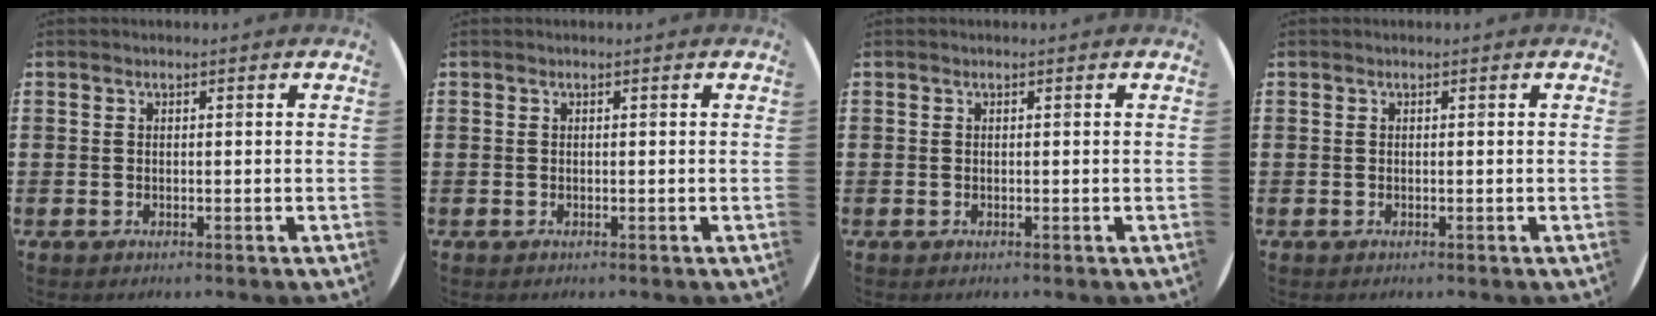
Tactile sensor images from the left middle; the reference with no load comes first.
{"total": 0.0}
{"total": 0.0}
{"total": 0.0}